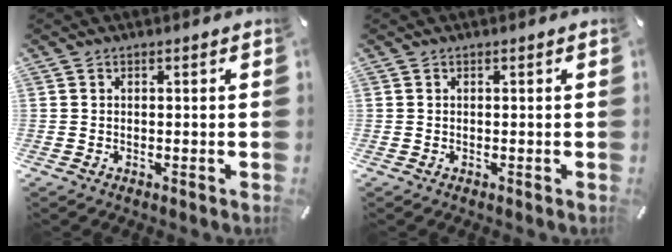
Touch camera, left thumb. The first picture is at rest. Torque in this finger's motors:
{"motor_torque": [0.00, 0.00, -0.04, 0.04, 0.00]}